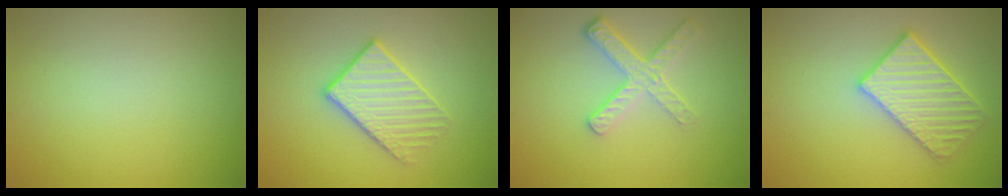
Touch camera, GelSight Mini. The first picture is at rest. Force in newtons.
{"total": 3.2, "press": 3.0, "slide": 1.1}
{"total": 3.0, "press": 2.6, "slide": 1.6}
{"total": 4.0, "press": 3.8, "slide": 1.4}